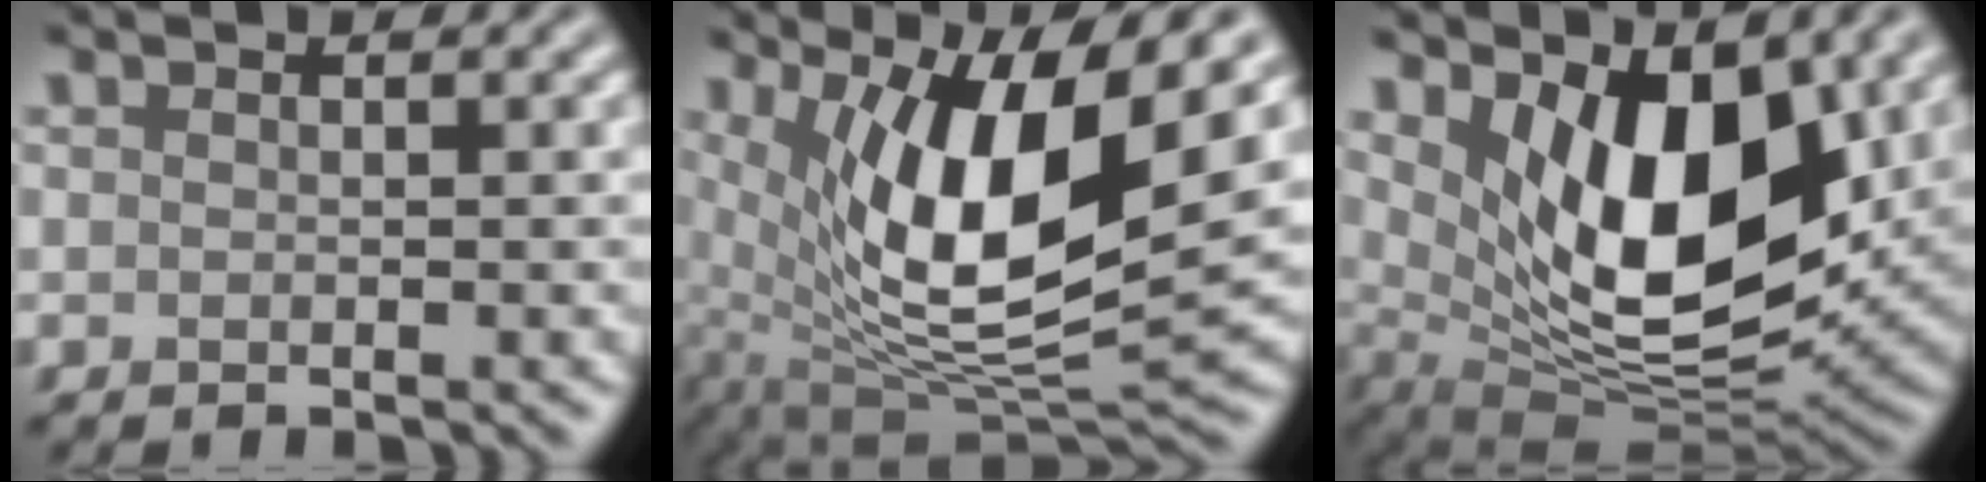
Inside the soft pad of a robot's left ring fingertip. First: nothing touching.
{"total": 12.4, "force": [4.1, 3.8, 11.1], "torque": [-0.191, -0.008, 0.078]}
{"total": 11.3, "force": [3.2, 5.5, 9.3], "torque": [-0.151, -0.022, 0.058]}